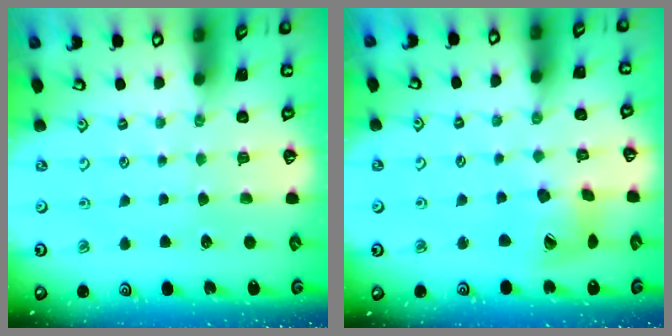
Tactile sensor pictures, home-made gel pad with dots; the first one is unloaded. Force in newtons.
{"total": 13.0, "press": 12.9, "slide": 1.7}